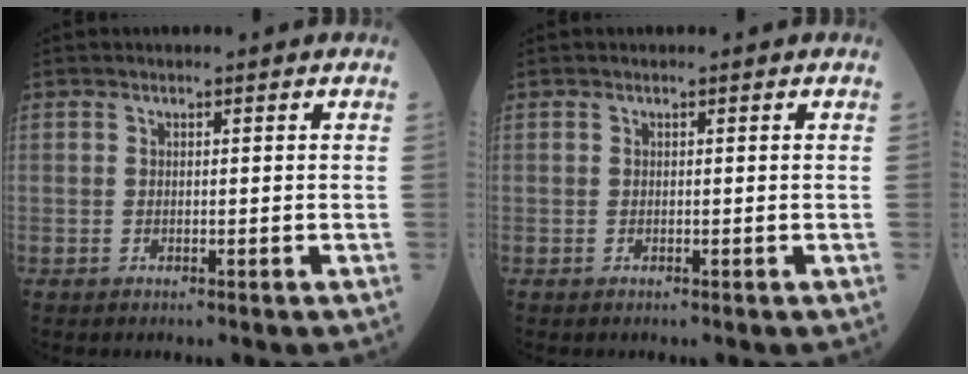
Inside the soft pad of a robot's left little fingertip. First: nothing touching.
{"total": 0.0}